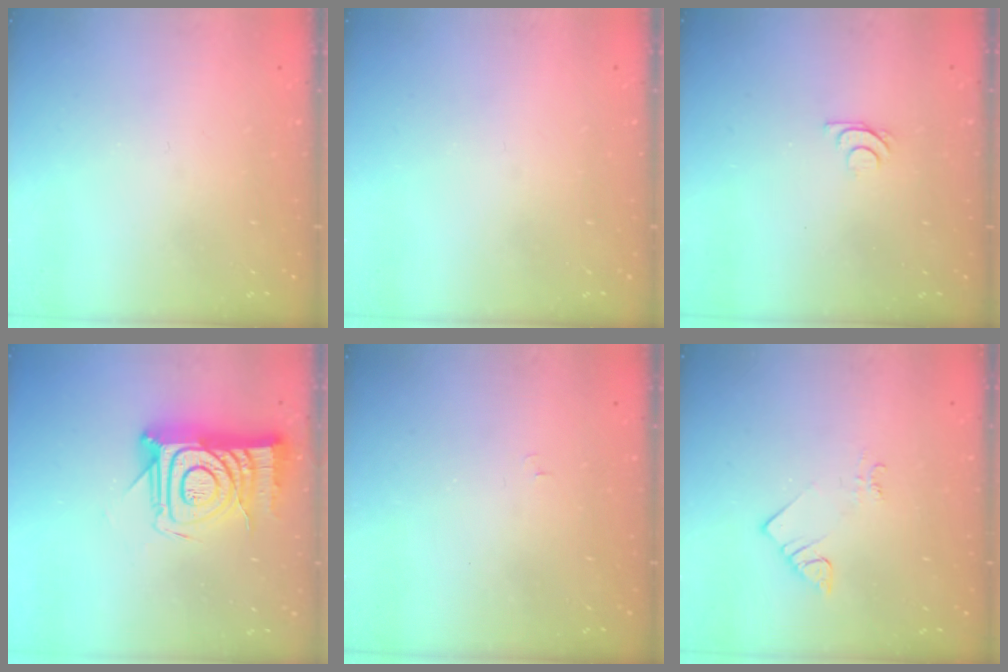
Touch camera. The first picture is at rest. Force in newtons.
{"total": 0.0}
{"total": 5.1, "press": 5.0, "slide": 0.9}
{"total": 16.2, "press": 16.2, "slide": 1.1}
{"total": 3.7, "press": 3.7, "slide": 0.5}
{"total": 2.1, "press": 2.0, "slide": 0.5}